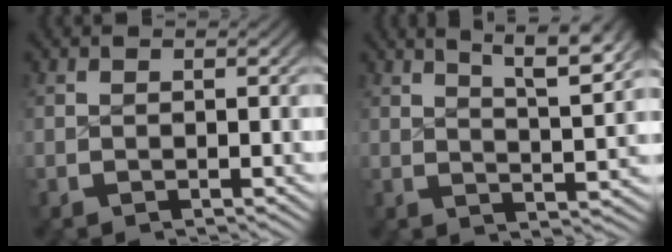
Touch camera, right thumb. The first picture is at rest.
{"total": 7.3, "force": [4.2, 2.9, 5.2], "torque": [-0.065, 0.008, 0.061]}